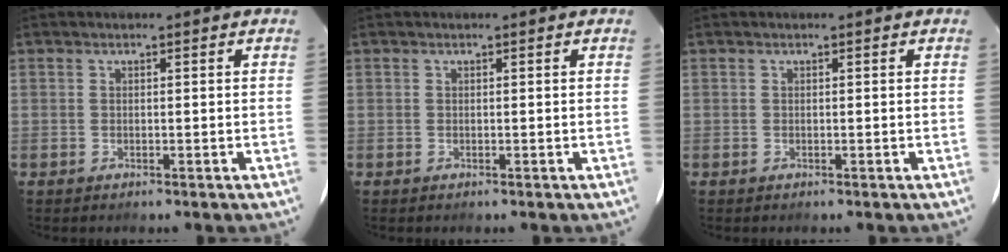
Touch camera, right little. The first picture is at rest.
{"total": 0.0}
{"total": 0.0}